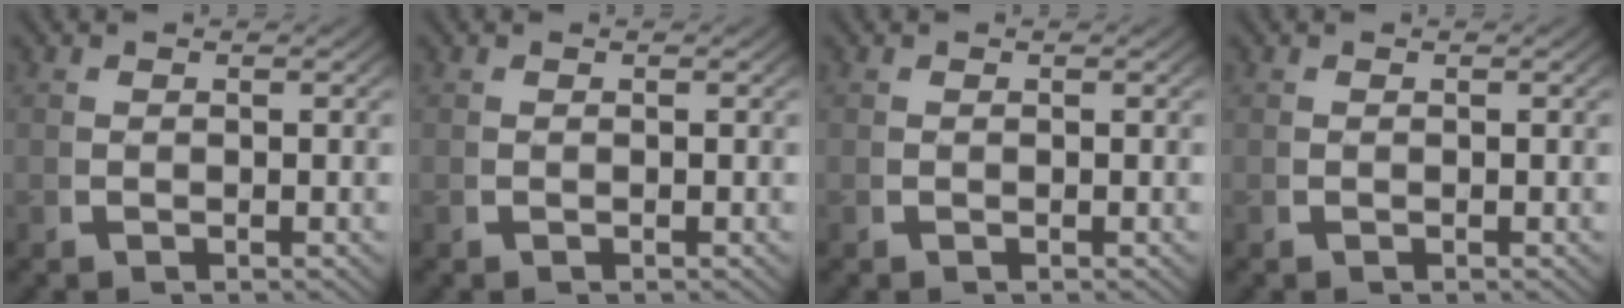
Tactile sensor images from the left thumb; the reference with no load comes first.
{"total": 0.0}
{"total": 0.0}
{"total": 0.0}